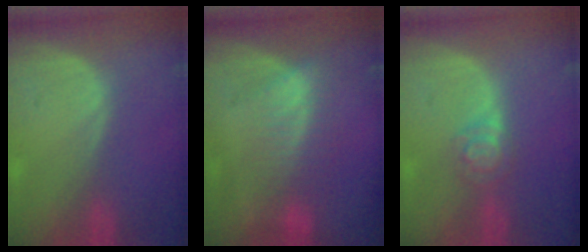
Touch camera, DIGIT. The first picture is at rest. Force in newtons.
{"total": 6.9, "press": 6.3, "slide": 2.7}
{"total": 3.9, "press": 3.6, "slide": 1.5}